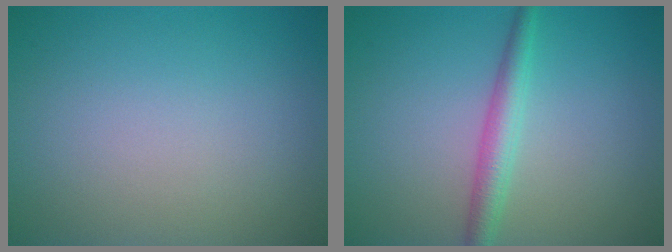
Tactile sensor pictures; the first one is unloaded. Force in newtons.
{"total": 2.7, "press": 2.7, "slide": 0.0}